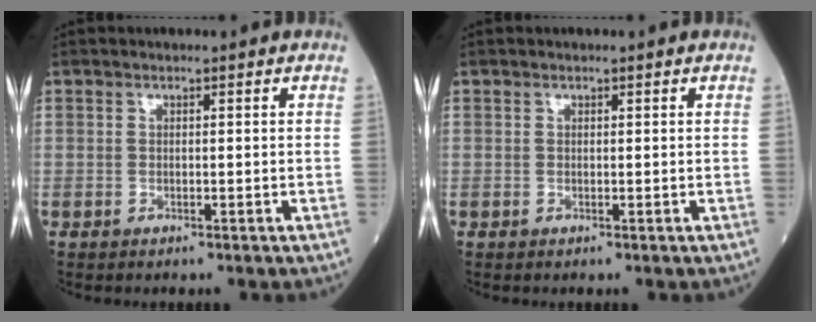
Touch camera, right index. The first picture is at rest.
{"total": 0.0}